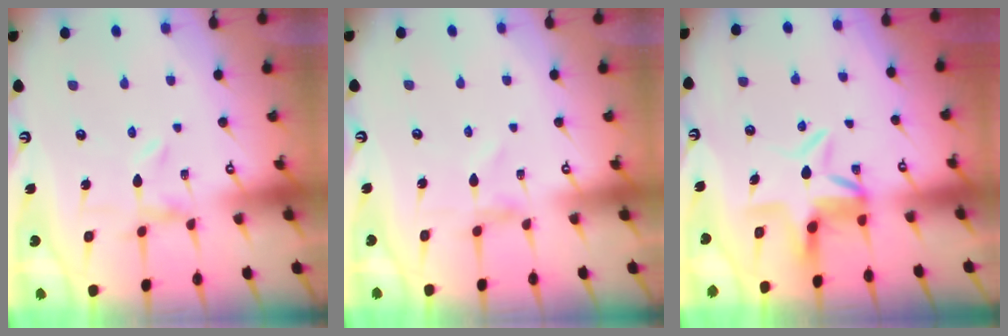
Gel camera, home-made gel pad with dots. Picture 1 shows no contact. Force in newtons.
{"total": 0.0}
{"total": 5.8, "press": 5.3, "slide": 2.3}